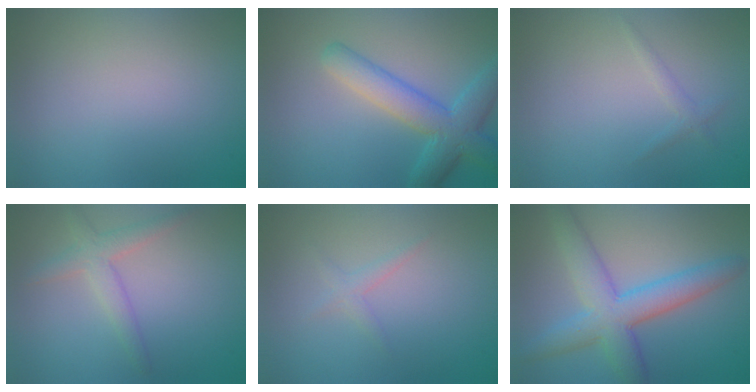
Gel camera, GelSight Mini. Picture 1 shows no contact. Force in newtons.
{"total": 5.7, "press": 5.6, "slide": 0.2}
{"total": 0.9, "press": 0.9, "slide": 0.1}
{"total": 2.6, "press": 2.6, "slide": 0.2}
{"total": 1.1, "press": 1.1, "slide": 0.0}
{"total": 6.6, "press": 6.6, "slide": 0.1}